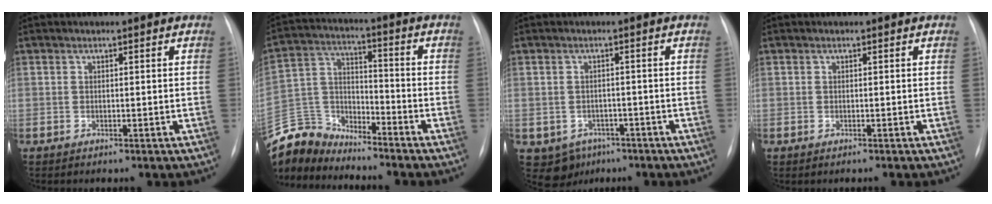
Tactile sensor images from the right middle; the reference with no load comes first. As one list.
[{"total": 10.0, "force": [-9.8, 2.0, -0.2], "torque": [-0.003, 0.024, -0.199]}, {"total": 5.4, "force": [-2.8, 4.5, 1.2], "torque": [-0.020, 0.008, -0.031]}, {"total": 0.0}]